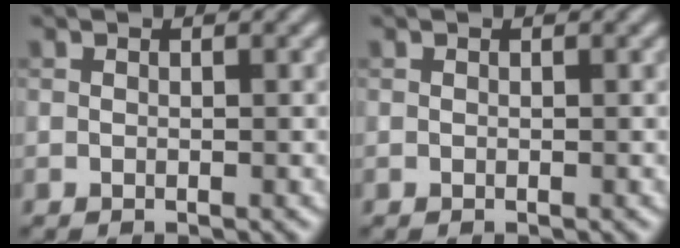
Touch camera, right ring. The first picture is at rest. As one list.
[{"total": 0.0}]